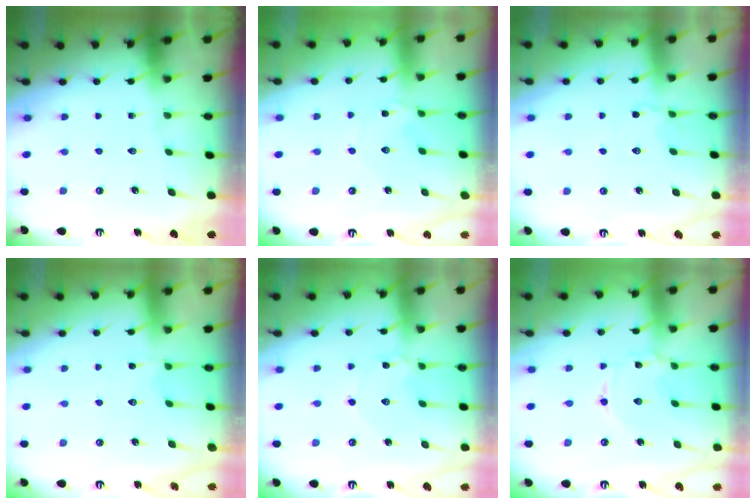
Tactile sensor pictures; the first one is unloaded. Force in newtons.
{"total": 1.2, "press": 1.1, "slide": 0.2}
{"total": 2.6, "press": 2.2, "slide": 1.4}
{"total": 2.0, "press": 1.9, "slide": 0.8}
{"total": 2.3, "press": 2.3, "slide": 0.2}
{"total": 1.6, "press": 1.6, "slide": 0.3}